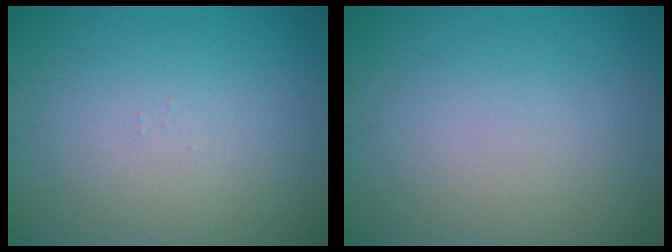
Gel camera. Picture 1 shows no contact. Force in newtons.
{"total": 0.0}